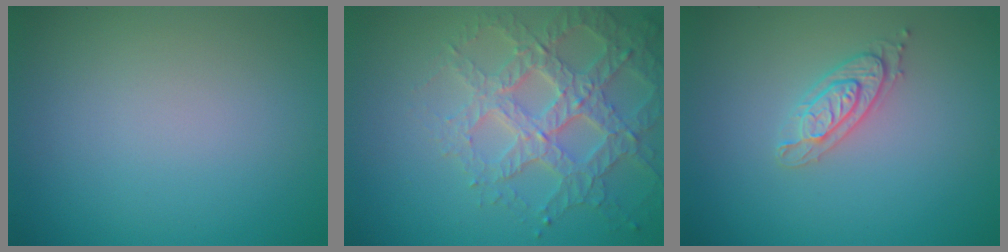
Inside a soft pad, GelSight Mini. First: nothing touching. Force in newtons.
{"total": 4.6, "press": 4.4, "slide": 1.4}
{"total": 2.1, "press": 2.0, "slide": 0.4}